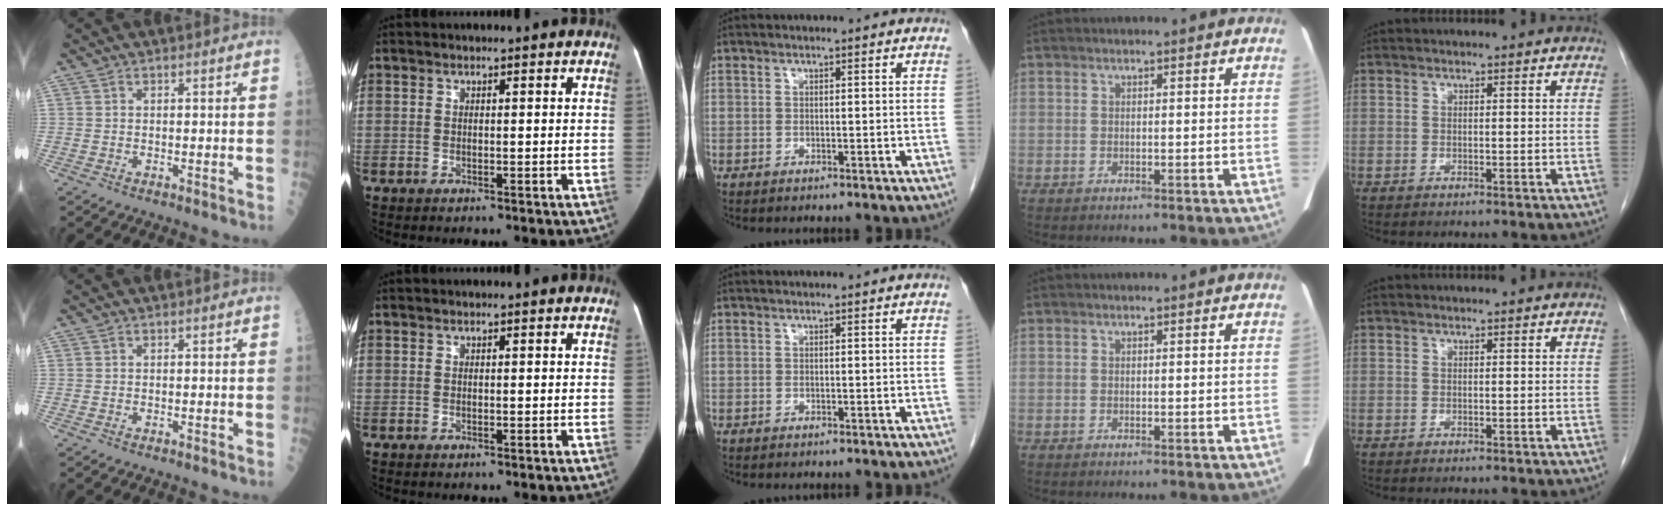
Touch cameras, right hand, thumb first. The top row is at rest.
{}